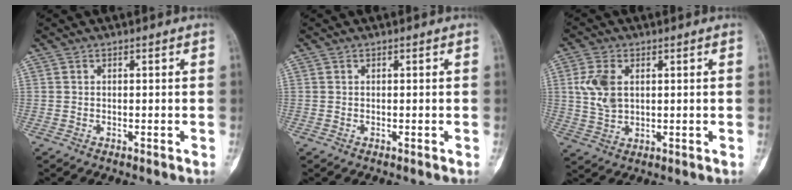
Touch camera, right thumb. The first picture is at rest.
{"total": 0.0}
{"total": 7.1, "force": [1.7, 4.4, 5.3], "torque": [-0.108, -0.002, 0.039]}